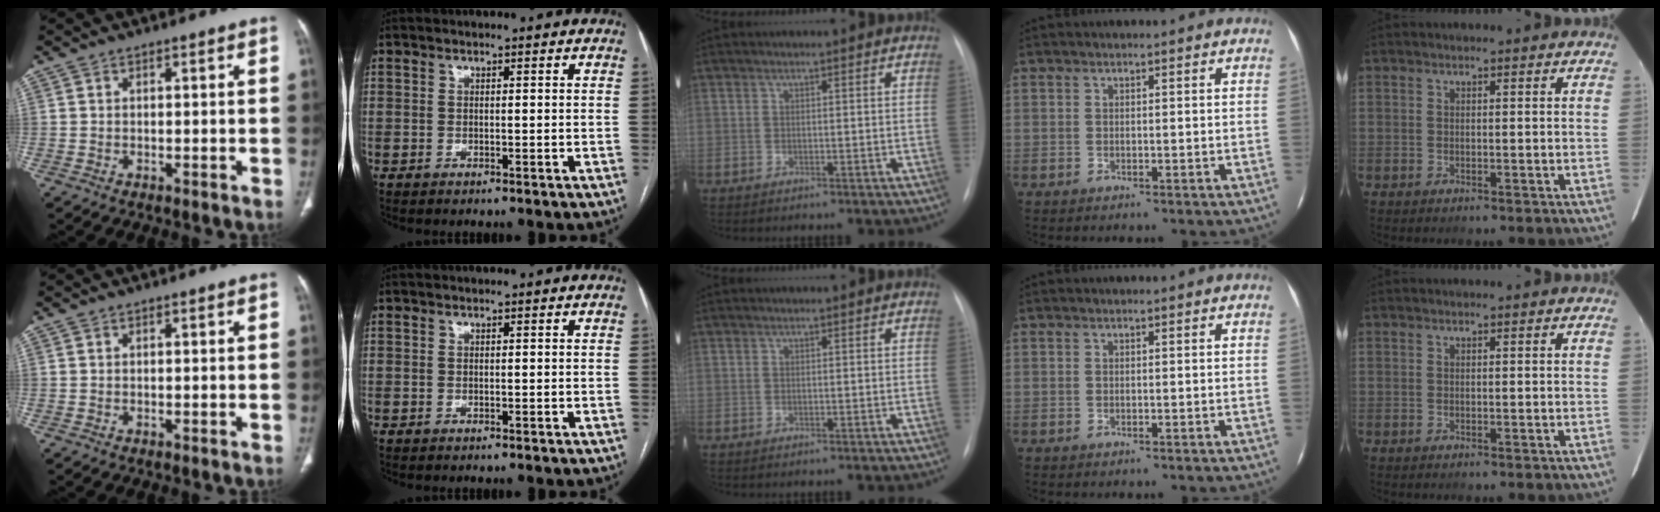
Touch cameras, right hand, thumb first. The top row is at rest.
{}